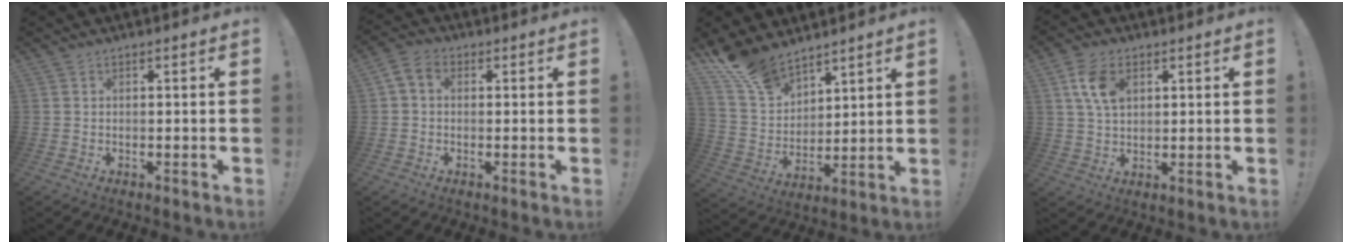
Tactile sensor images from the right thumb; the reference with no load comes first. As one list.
[{"total": 4.3, "force": [0.8, 3.2, 2.8], "torque": [-0.057, 0.008, 0.019]}, {"total": 13.0, "force": [11.1, 5.6, 3.8], "torque": [-0.082, -0.080, 0.211]}, {"total": 8.7, "force": [3.1, 5.4, 6.0], "torque": [-0.113, 0.002, 0.062]}]